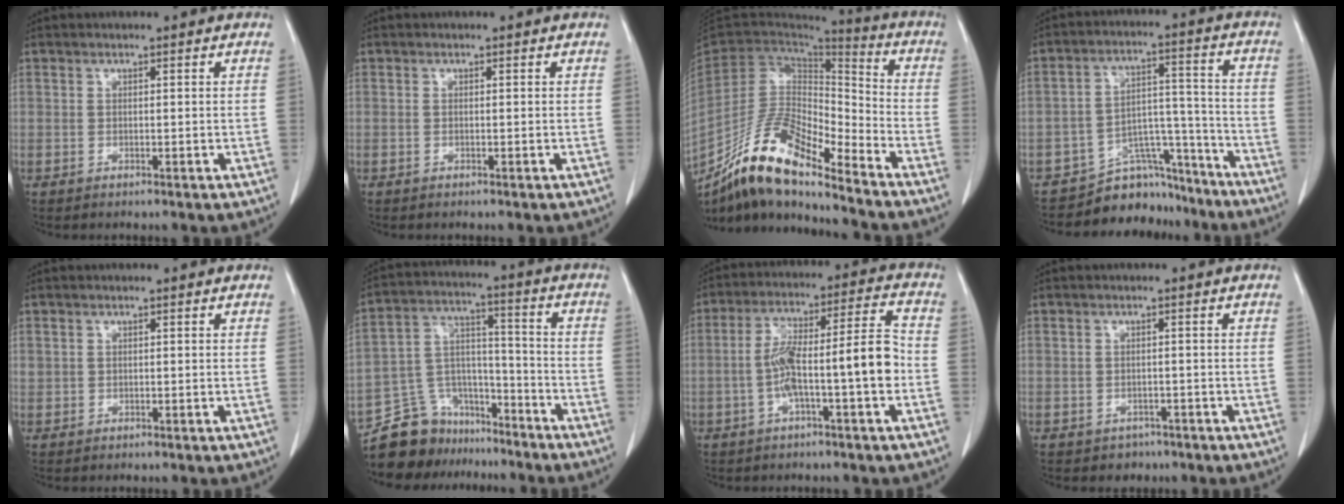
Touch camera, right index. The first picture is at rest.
{"total": 0.0}
{"total": 16.4, "force": [-13.2, 3.7, 9.1], "torque": [-0.161, 0.015, -0.245]}
{"total": 9.8, "force": [-9.0, 3.9, 0.4], "torque": [0.012, 0.071, -0.140]}
{"total": 0.8, "force": [0.3, 0.7, 0.2], "torque": [0.004, 0.008, 0.005]}
{"total": 14.7, "force": [-12.6, 7.1, 2.4], "torque": [-0.051, 0.065, -0.219]}
{"total": 11.7, "force": [-2.8, 1.0, 11.4], "torque": [-0.195, 0.033, -0.047]}
{"total": 2.5, "force": [-1.3, 2.2, 0.0], "torque": [0.002, 0.009, -0.016]}